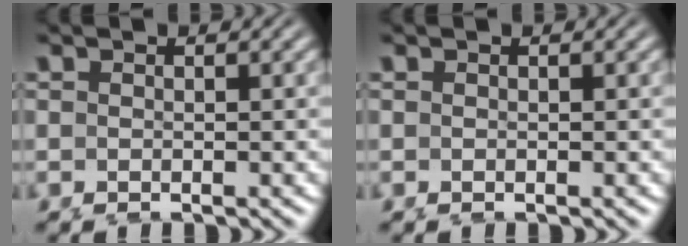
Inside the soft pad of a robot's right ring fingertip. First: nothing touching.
{"total": 0.0}